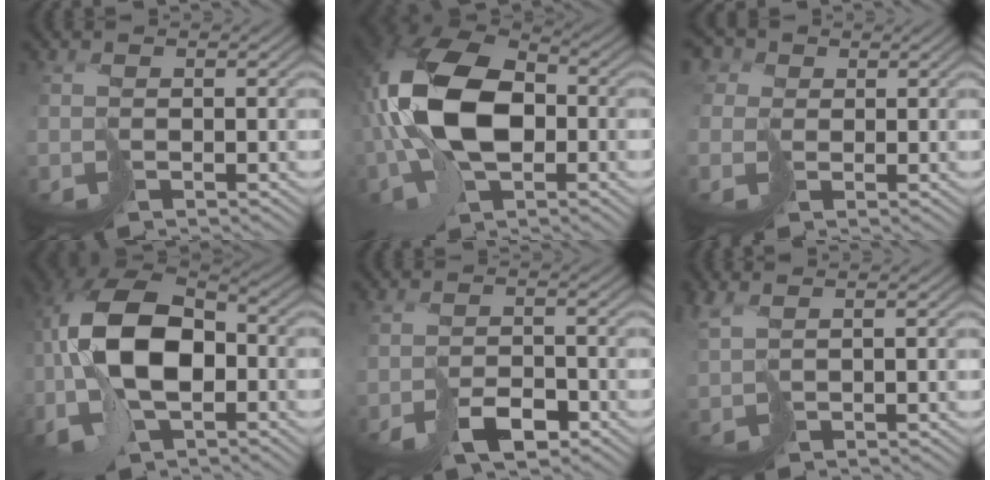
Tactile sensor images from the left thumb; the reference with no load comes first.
{"total": 15.1, "force": [-0.5, 9.1, 12.0], "torque": [-0.270, 0.014, -0.025]}
{"total": 4.4, "force": [1.5, 3.9, 1.4], "torque": [-0.049, 0.008, 0.008]}
{"total": 14.1, "force": [-1.3, 8.0, 11.5], "torque": [-0.255, 0.003, -0.031]}
{"total": 2.9, "force": [-1.8, 1.3, 1.8], "torque": [-0.025, -0.003, -0.025]}
{"total": 2.8, "force": [1.4, 0.9, 2.2], "torque": [-0.073, -0.002, 0.025]}